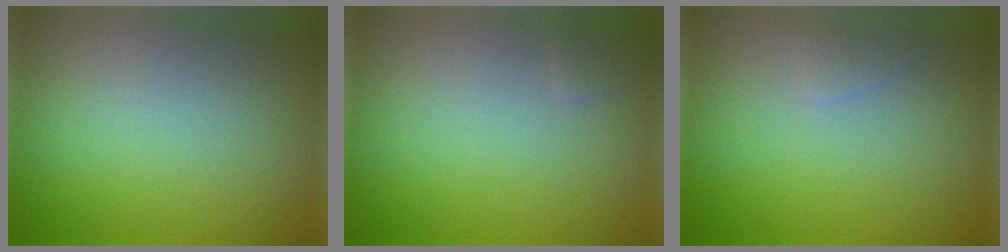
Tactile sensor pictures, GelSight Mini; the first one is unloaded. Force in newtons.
{"total": 0.8, "press": 0.8, "slide": 0.0}
{"total": 0.6, "press": 0.6, "slide": 0.1}